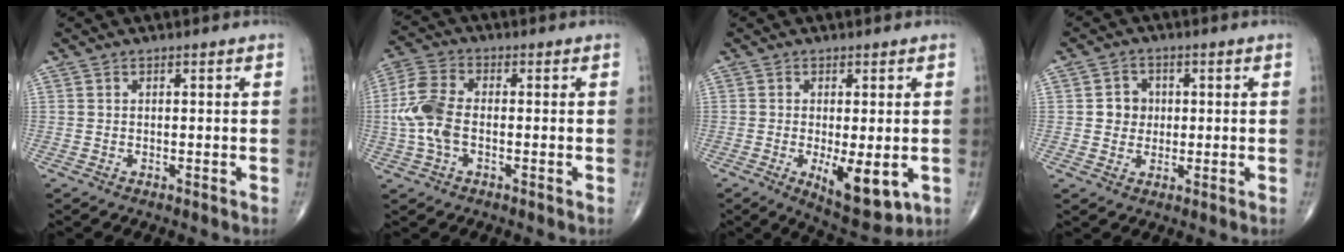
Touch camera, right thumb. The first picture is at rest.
{"total": 8.8, "force": [-1.1, 5.0, 7.1], "torque": [-0.171, 0.020, -0.028]}
{"total": 9.4, "force": [-2.3, 3.5, 8.4], "torque": [-0.119, -0.022, -0.027]}
{"total": 4.3, "force": [0.4, 4.0, 1.7], "torque": [-0.001, 0.005, 0.001]}